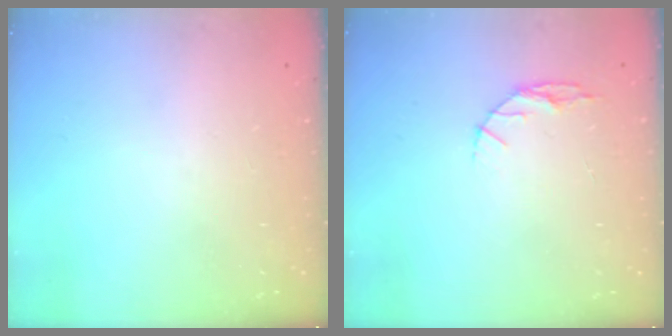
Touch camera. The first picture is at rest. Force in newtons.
{"total": 4.4, "press": 4.4, "slide": 0.5}